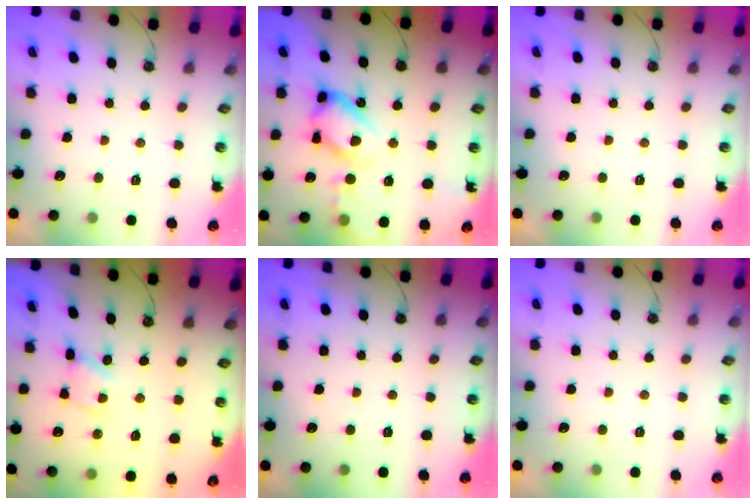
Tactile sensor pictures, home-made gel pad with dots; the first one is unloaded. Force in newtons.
{"total": 16.0, "press": 15.9, "slide": 1.6}
{"total": 0.0}
{"total": 3.0, "press": 3.0, "slide": 0.1}
{"total": 0.0}
{"total": 0.0}